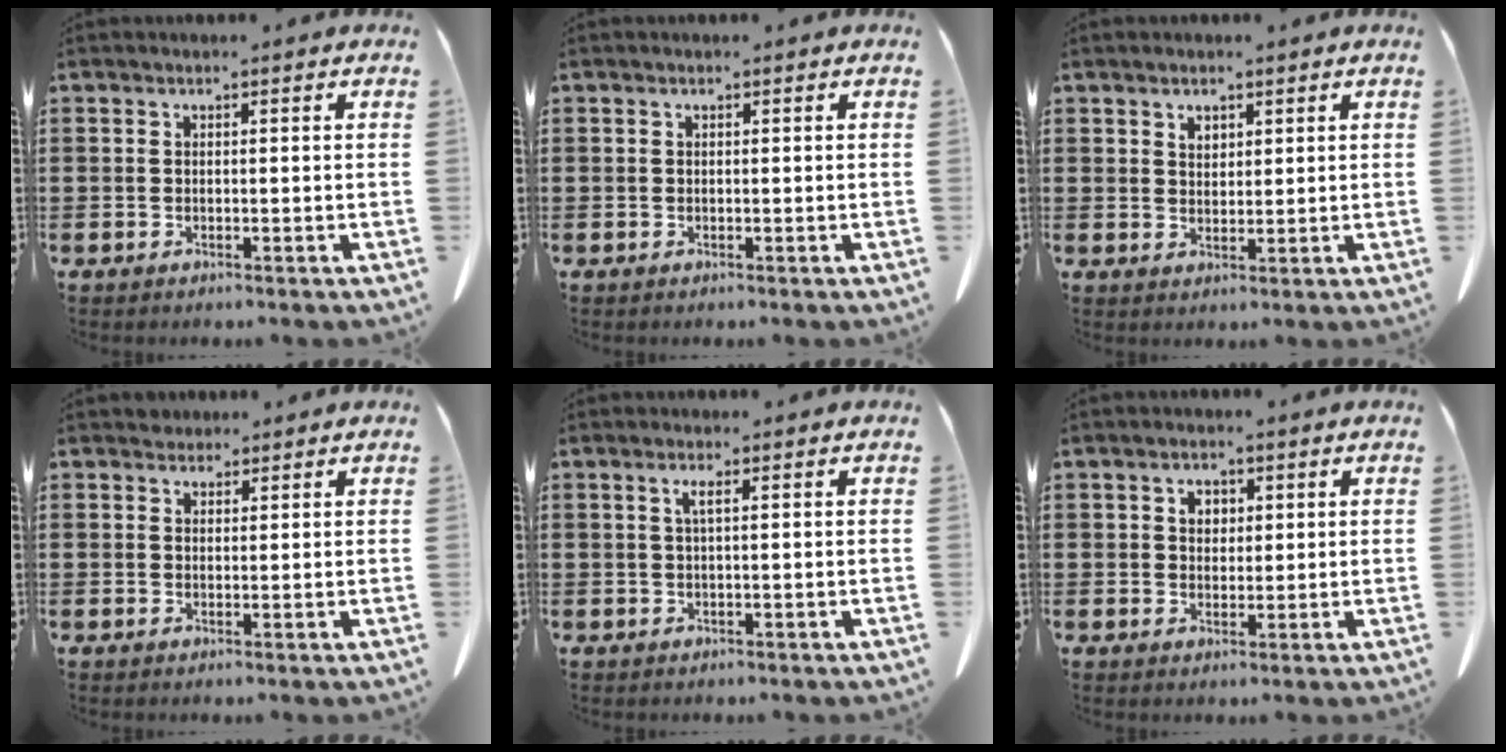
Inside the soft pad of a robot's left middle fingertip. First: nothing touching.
{"total": 0.0}
{"total": 1.8, "force": [1.4, 0.9, 0.5], "torque": [-0.004, -0.002, 0.025]}
{"total": 1.7, "force": [1.5, 0.7, 0.0], "torque": [0.003, 0.000, 0.029]}
{"total": 1.5, "force": [0.4, 0.2, 1.4], "torque": [-0.030, 0.000, 0.006]}
{"total": 2.4, "force": [1.0, 1.9, 1.2], "torque": [-0.022, 0.006, 0.014]}